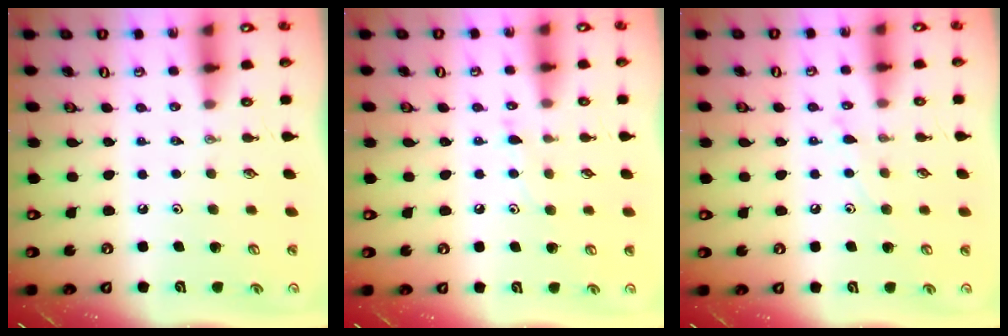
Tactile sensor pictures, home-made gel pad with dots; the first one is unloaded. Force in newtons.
{"total": 6.5, "press": 6.5, "slide": 0.6}
{"total": 6.4, "press": 6.4, "slide": 0.5}